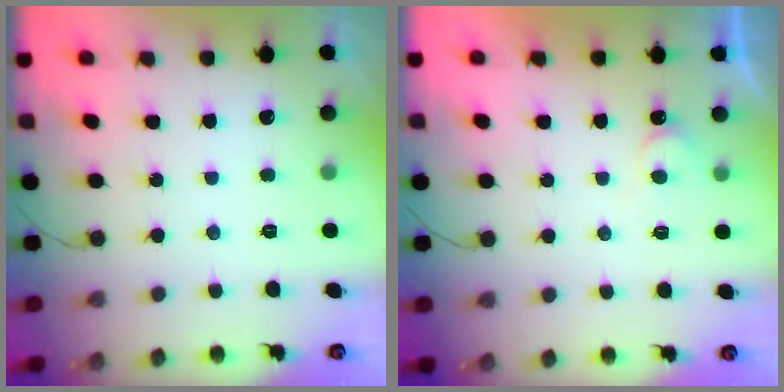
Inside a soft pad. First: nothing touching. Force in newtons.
{"total": 4.0, "press": 4.0, "slide": 0.4}